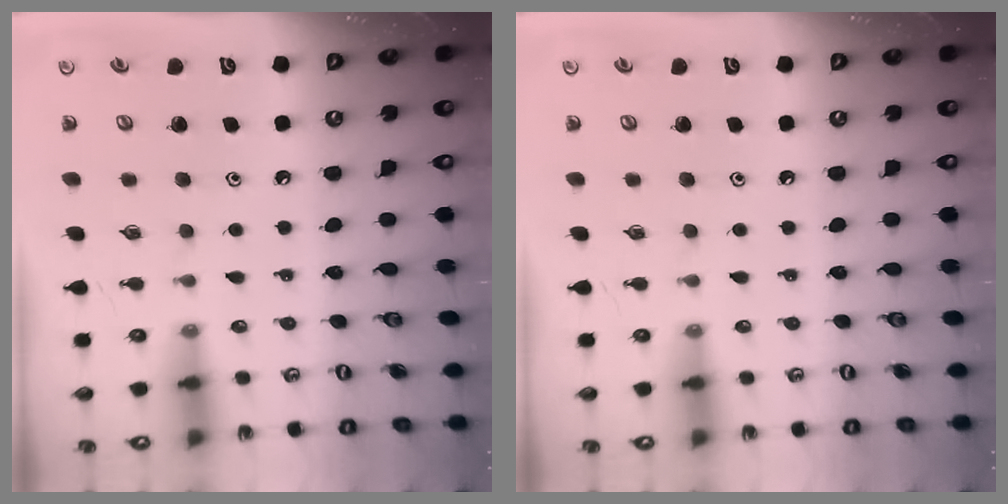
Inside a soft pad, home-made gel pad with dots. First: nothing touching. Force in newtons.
{"total": 0.0}